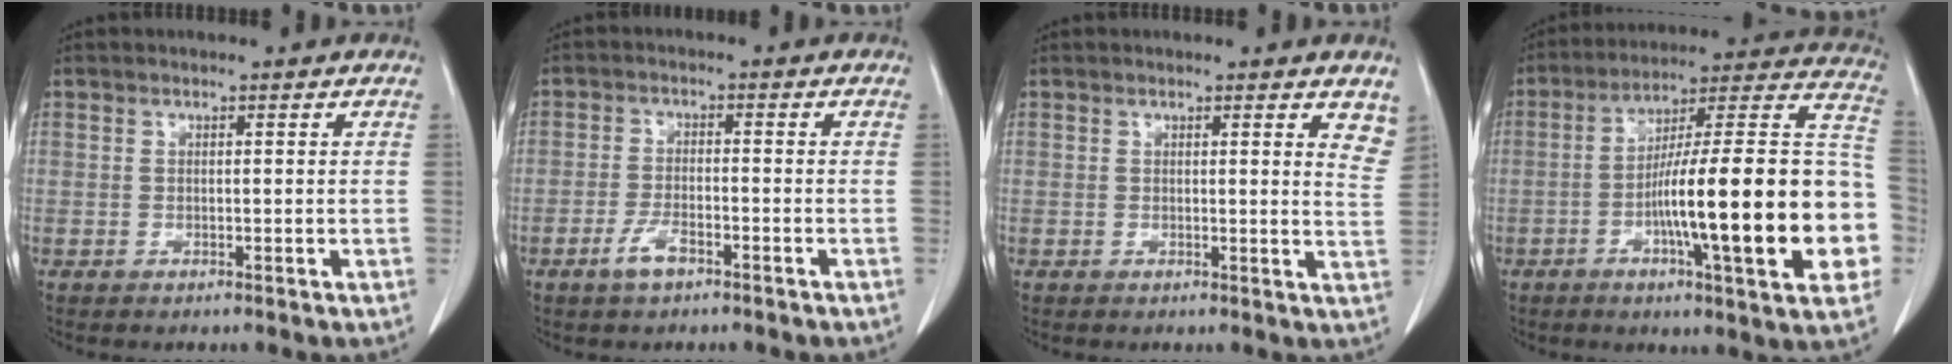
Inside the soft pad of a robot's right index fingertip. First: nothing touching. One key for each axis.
{"total": 3.7, "fx": -2.4, "fy": 1.2, "fz": 2.6, "tx": -0.054, "ty": 0.003, "tz": -0.043}
{"total": 4.8, "fx": 3.9, "fy": 1.0, "fz": 2.5, "tx": -0.019, "ty": -0.017, "tz": 0.026}
{"total": 26.5, "fx": -5.4, "fy": 2.8, "fz": 25.8, "tx": -0.302, "ty": 0.017, "tz": -0.086}